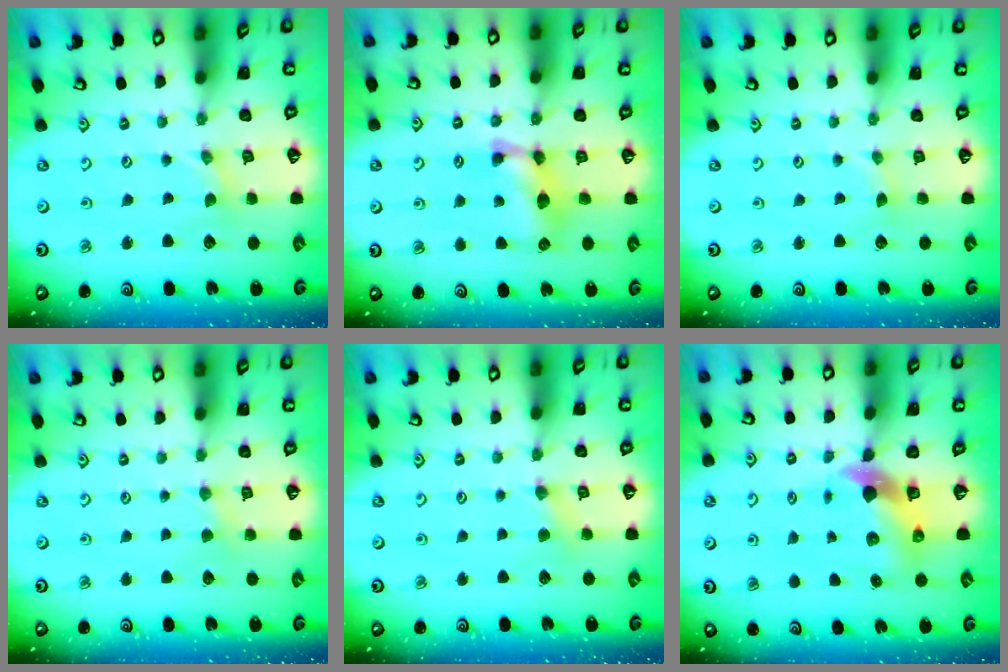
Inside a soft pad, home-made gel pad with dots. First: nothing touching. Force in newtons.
{"total": 11.3, "press": 11.2, "slide": 0.4}
{"total": 1.3, "press": 1.2, "slide": 0.2}
{"total": 2.0, "press": 2.0, "slide": 0.4}
{"total": 2.4, "press": 2.4, "slide": 0.5}
{"total": 6.4, "press": 6.3, "slide": 1.2}